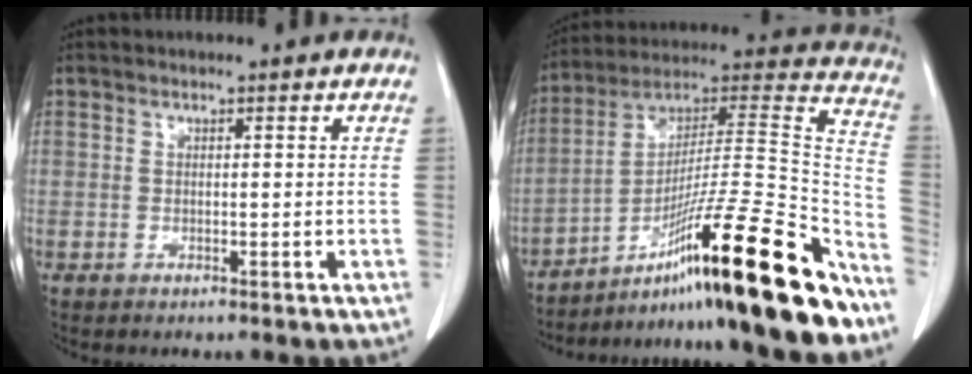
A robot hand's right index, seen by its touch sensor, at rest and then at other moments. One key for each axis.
{"total": 28.1, "fx": -18.1, "fy": 1.4, "fz": 21.4, "tx": -0.260, "ty": 0.020, "tz": -0.300}